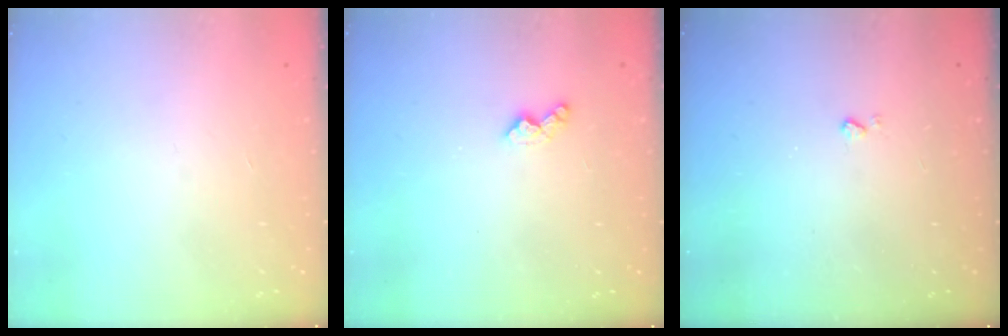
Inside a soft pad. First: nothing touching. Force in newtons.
{"total": 5.9, "press": 5.9, "slide": 0.6}
{"total": 2.5, "press": 2.4, "slide": 0.5}